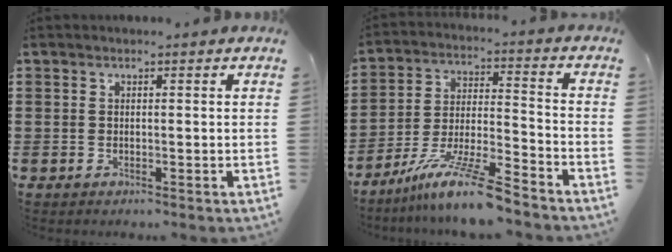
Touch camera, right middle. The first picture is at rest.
{"total": 11.1, "force": [-8.7, 0.8, 6.8], "torque": [-0.137, 0.006, -0.172]}